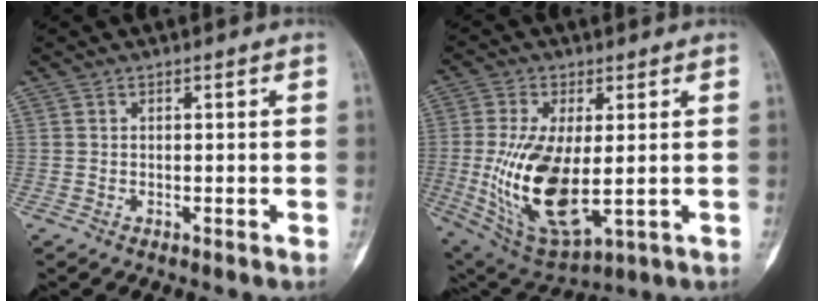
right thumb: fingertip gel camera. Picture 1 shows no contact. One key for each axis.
{"total": 16.8, "fx": -1.1, "fy": 7.5, "fz": 15.0, "tx": -0.293, "ty": -0.021, "tz": 0.004}